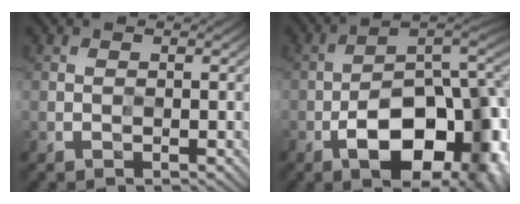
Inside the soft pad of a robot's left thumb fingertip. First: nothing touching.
{"total": 15.9, "force": [-6.6, 7.9, 12.1], "torque": [-0.157, -0.010, -0.099]}